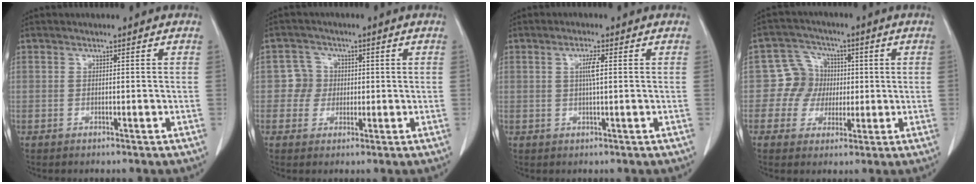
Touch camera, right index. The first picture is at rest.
{"total": 3.5, "force": [0.0, 3.5, 0.2], "torque": [0.006, 0.012, 0.001]}
{"total": 2.6, "force": [0.5, -0.2, 2.5], "torque": [-0.050, -0.001, 0.008]}
{"total": 6.4, "force": [0.0, 6.3, 1.2], "torque": [-0.021, 0.026, 0.001]}